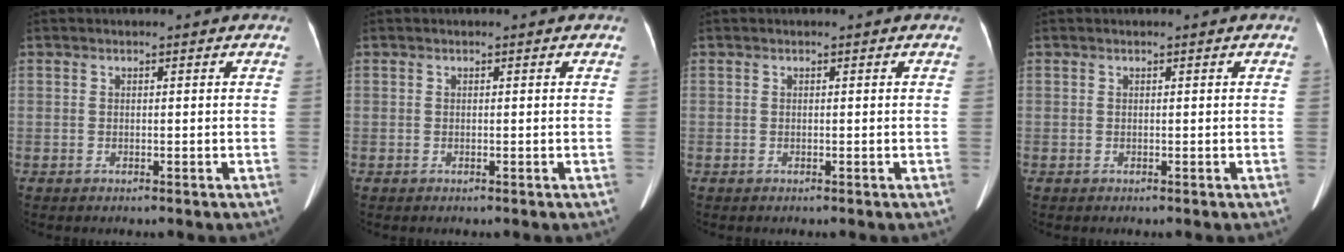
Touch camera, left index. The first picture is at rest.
{"total": 0.0}
{"total": 0.0}
{"total": 0.0}